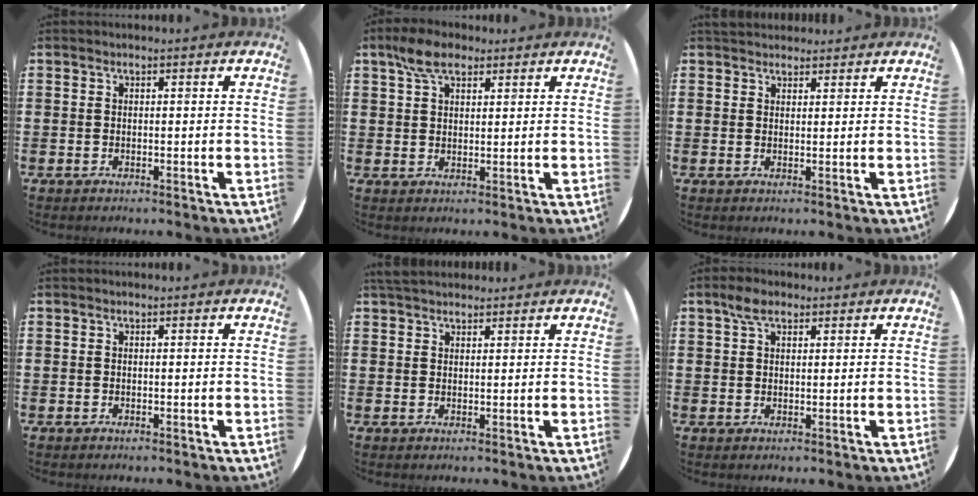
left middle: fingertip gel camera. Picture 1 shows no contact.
{"total": 5.3, "force": [3.8, 2.6, 2.8], "torque": [-0.055, 0.005, 0.069]}
{"total": 1.9, "force": [1.8, 0.6, 0.0], "torque": [0.006, 0.000, 0.033]}
{"total": 0.0}
{"total": 2.3, "force": [2.1, 0.7, 0.6], "torque": [-0.016, 0.003, 0.041]}
{"total": 3.3, "force": [2.3, 1.6, 1.8], "torque": [-0.032, 0.005, 0.039]}